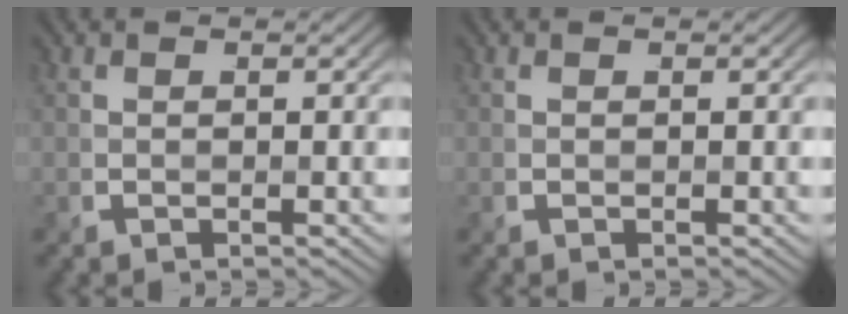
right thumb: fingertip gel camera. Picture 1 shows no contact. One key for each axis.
{"total": 0.0}